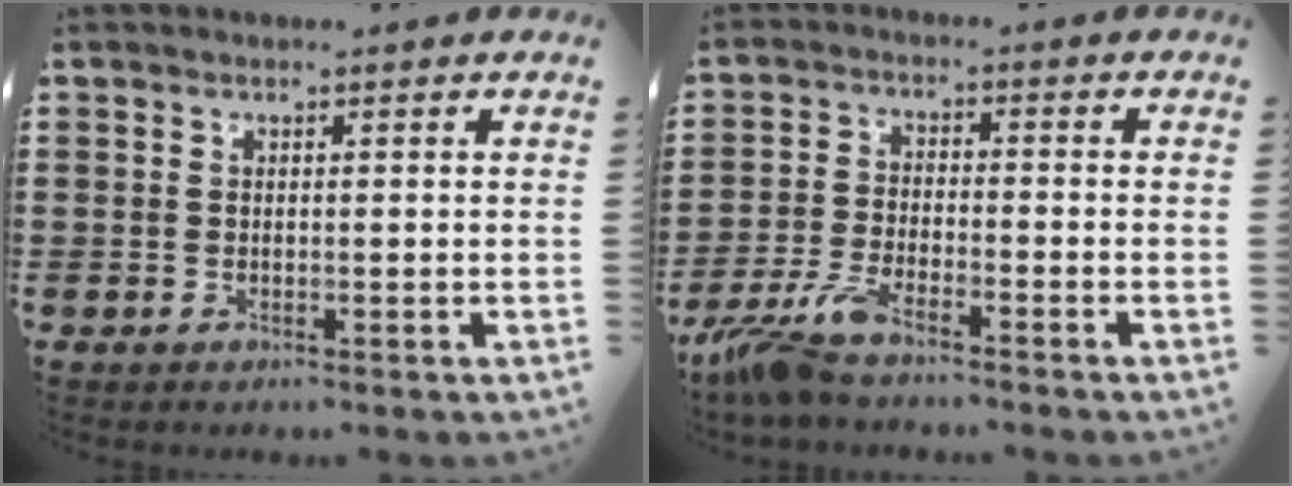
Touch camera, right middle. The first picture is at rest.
{"total": 6.2, "force": [-5.1, 0.9, 3.4], "torque": [-0.096, -0.013, -0.105]}